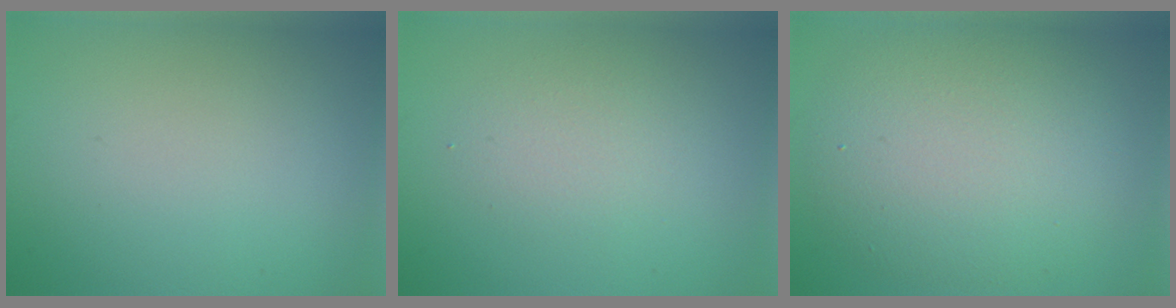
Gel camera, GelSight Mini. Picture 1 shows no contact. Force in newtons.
{"total": 2.0, "press": 2.0, "slide": 0.2}
{"total": 7.7, "press": 7.7, "slide": 0.8}